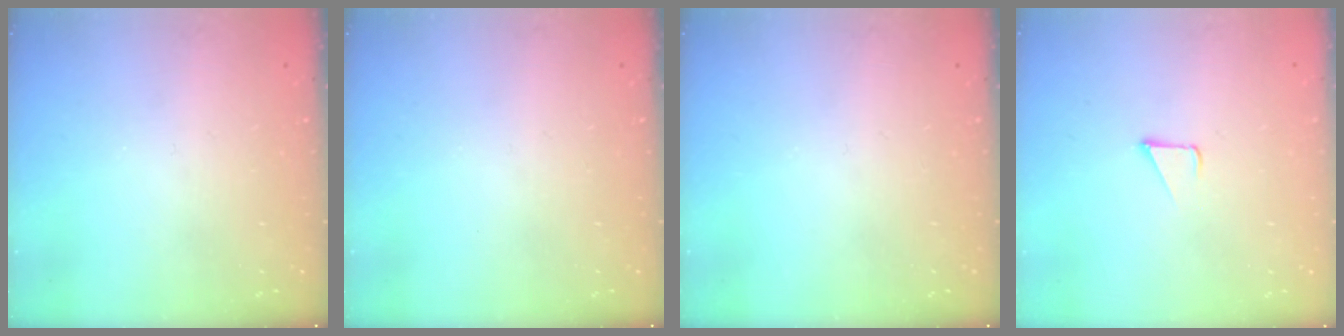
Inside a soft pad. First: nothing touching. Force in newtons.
{"total": 0.0}
{"total": 0.0}
{"total": 1.7, "press": 1.7, "slide": 0.1}